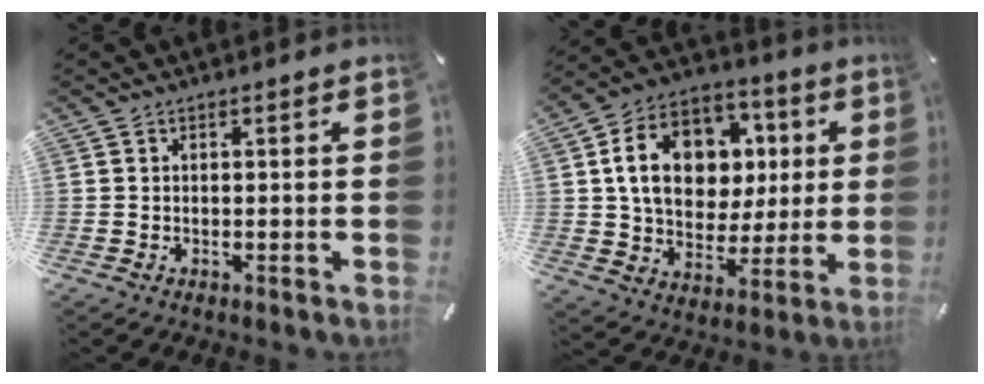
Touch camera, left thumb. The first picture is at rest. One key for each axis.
{"total": 16.5, "fx": 2.9, "fy": 13.4, "fz": 9.2, "tx": -0.154, "ty": 0.006, "tz": 0.058}